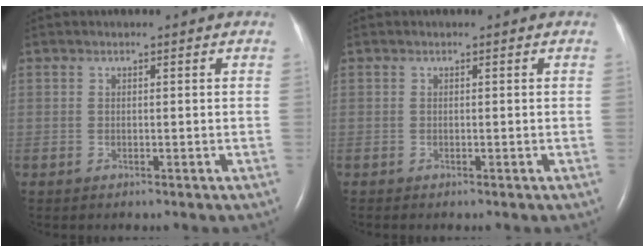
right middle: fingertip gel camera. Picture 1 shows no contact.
{"total": 0.0}